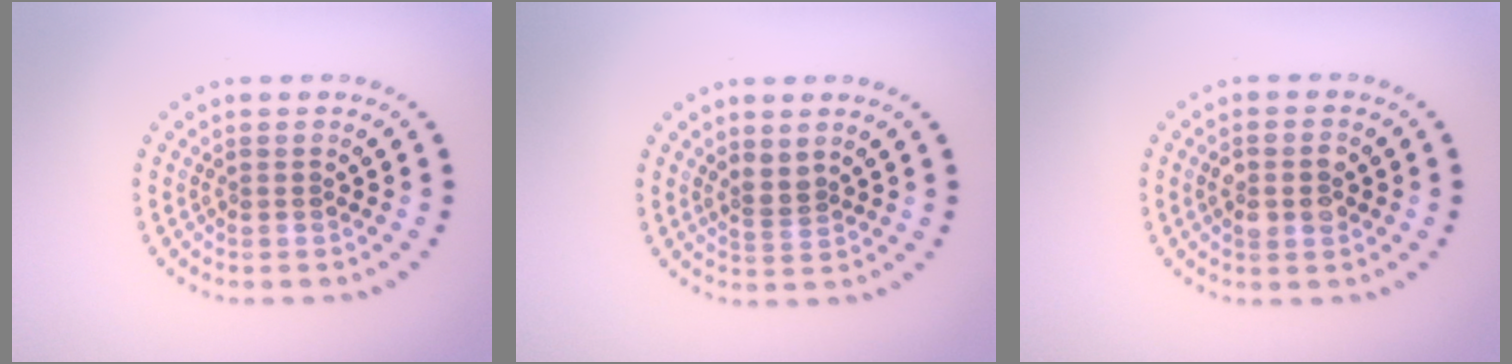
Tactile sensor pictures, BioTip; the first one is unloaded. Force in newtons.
{"total": 1.5, "press": 0.9, "slide": 1.1}
{"total": 2.9, "press": 2.9, "slide": 0.3}